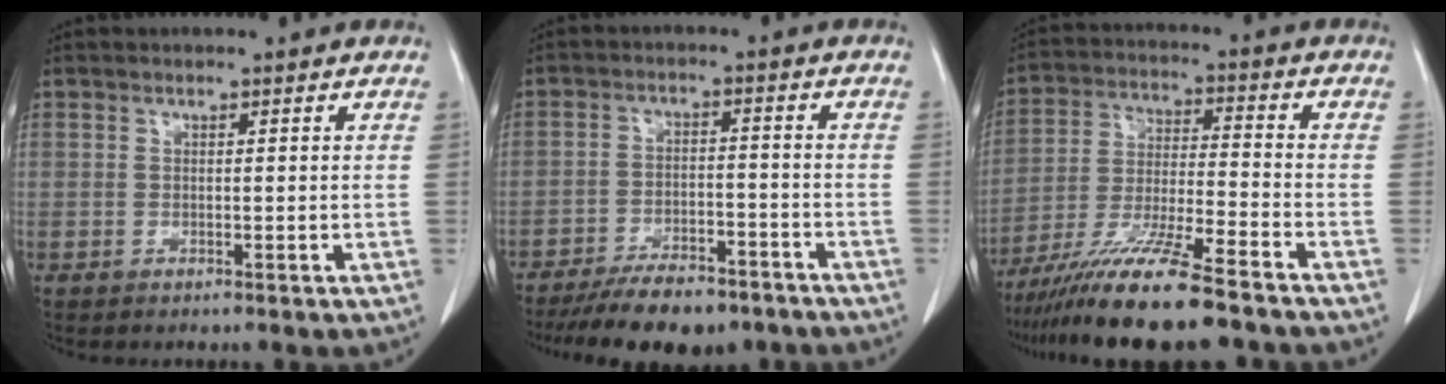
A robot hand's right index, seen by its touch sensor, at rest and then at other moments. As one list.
[{"total": 12.0, "force": [-9.8, 4.0, 5.7], "torque": [-0.080, -0.003, -0.149]}, {"total": 14.5, "force": [-11.5, 0.0, 8.8], "torque": [-0.168, -0.032, -0.201]}]